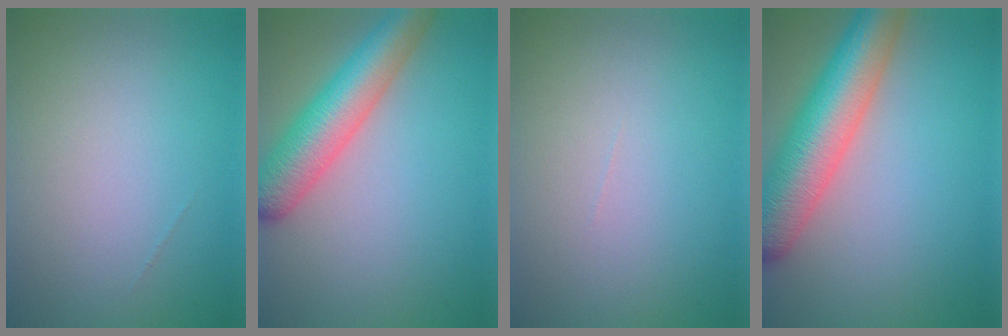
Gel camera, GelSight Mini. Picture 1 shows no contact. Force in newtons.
{"total": 7.0, "press": 7.0, "slide": 0.2}
{"total": 0.0}
{"total": 9.1, "press": 9.1, "slide": 0.6}